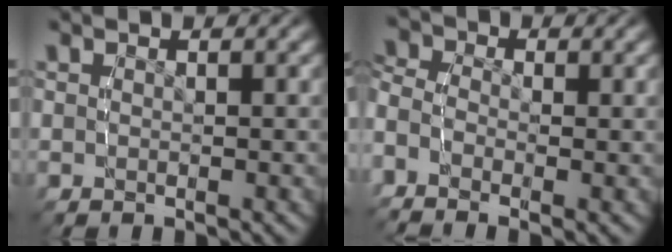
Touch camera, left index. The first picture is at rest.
{"total": 2.5, "force": [-0.9, 1.9, 1.3], "torque": [-0.032, -0.003, -0.031]}